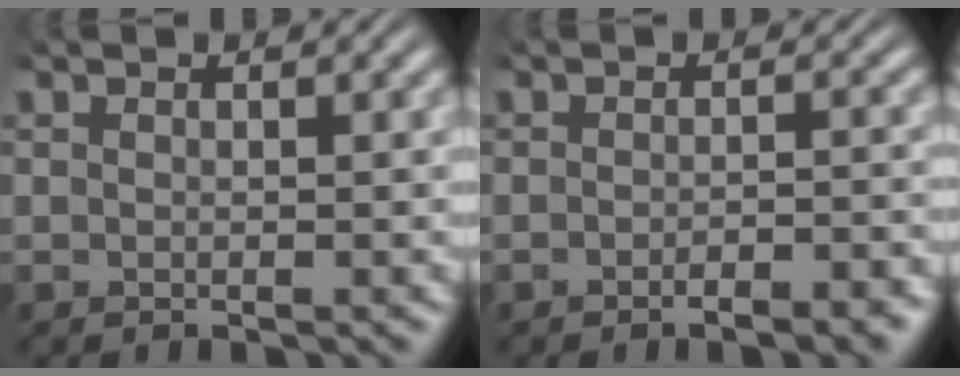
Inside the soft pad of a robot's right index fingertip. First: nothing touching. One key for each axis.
{"total": 2.0, "fx": -1.8, "fy": 0.3, "fz": 0.9, "tx": -0.008, "ty": 0.015, "tz": -0.042}